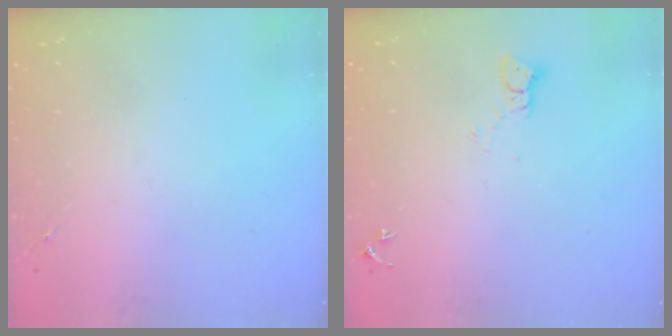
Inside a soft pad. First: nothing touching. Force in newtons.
{"total": 3.3, "press": 3.3, "slide": 0.3}